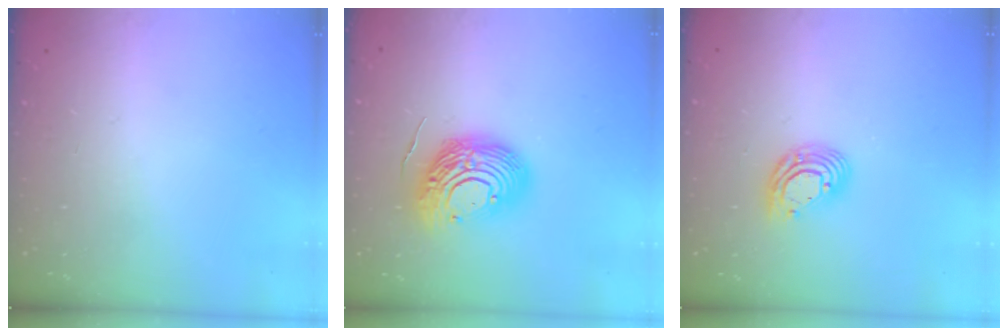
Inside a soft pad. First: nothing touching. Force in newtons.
{"total": 14.6, "press": 14.6, "slide": 1.4}
{"total": 10.5, "press": 10.4, "slide": 1.9}